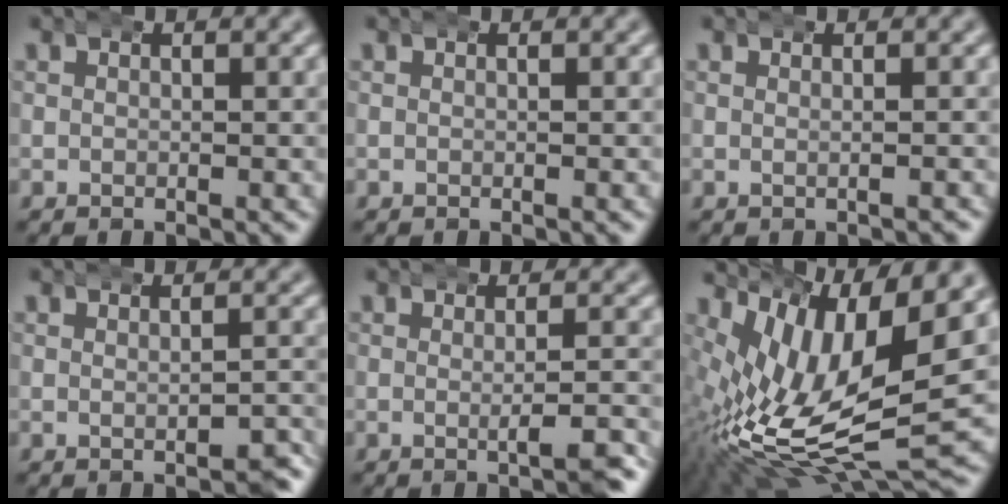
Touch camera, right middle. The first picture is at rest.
{"total": 0.0}
{"total": 0.7, "force": [-0.5, -0.2, 0.4], "torque": [-0.002, 0.008, -0.008]}
{"total": 1.6, "force": [-1.3, 0.1, 1.0], "torque": [-0.008, 0.007, -0.025]}
{"total": 2.3, "force": [-0.8, -0.2, 2.2], "torque": [-0.027, 0.010, -0.021]}
{"total": 13.6, "force": [-0.7, 7.8, 11.1], "torque": [-0.203, -0.040, 0.011]}